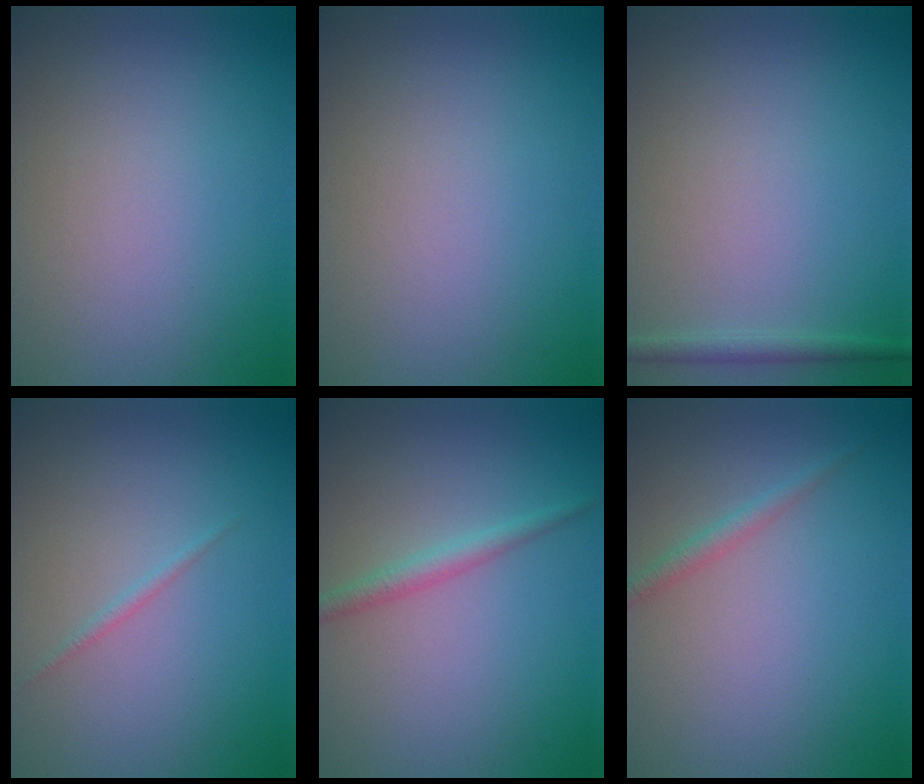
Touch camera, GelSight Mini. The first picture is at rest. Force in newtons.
{"total": 0.0}
{"total": 1.4, "press": 1.4, "slide": 0.1}
{"total": 0.6, "press": 0.6, "slide": 0.0}
{"total": 1.7, "press": 1.7, "slide": 0.0}
{"total": 1.3, "press": 1.3, "slide": 0.0}